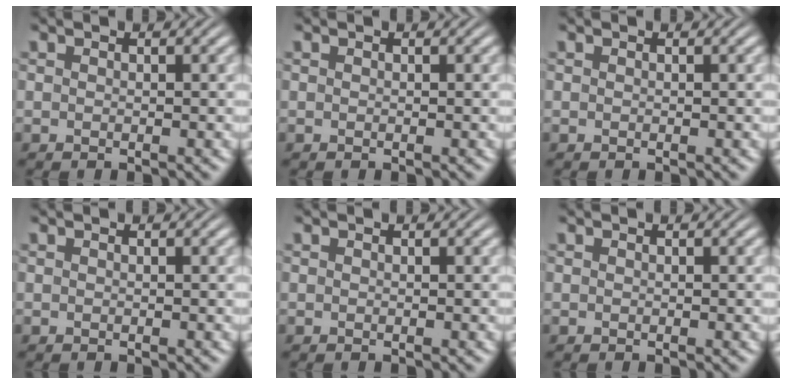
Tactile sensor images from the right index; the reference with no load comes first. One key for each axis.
{"total": 0.0}
{"total": 0.0}
{"total": 0.0}
{"total": 0.0}
{"total": 0.0}